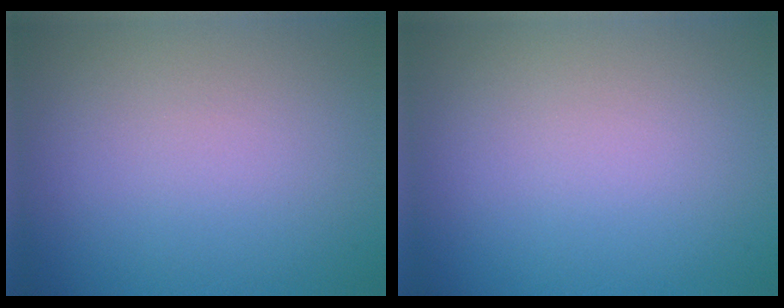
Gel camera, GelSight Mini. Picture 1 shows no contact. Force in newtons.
{"total": 0.0}